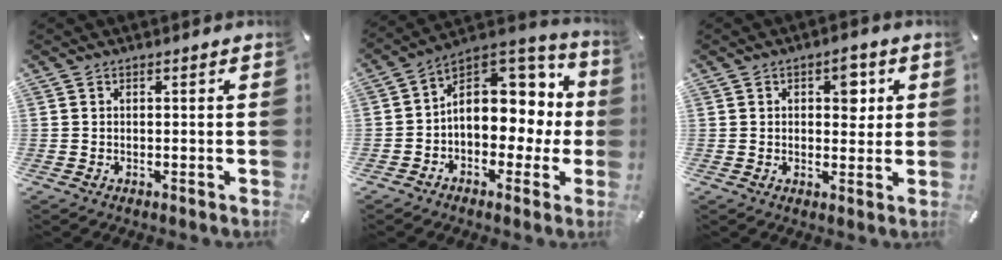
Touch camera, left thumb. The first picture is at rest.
{"total": 12.7, "force": [1.7, 9.7, 8.0], "torque": [-0.112, -0.018, 0.032]}
{"total": 5.9, "force": [1.7, 3.5, 4.4], "torque": [-0.044, -0.008, 0.017]}